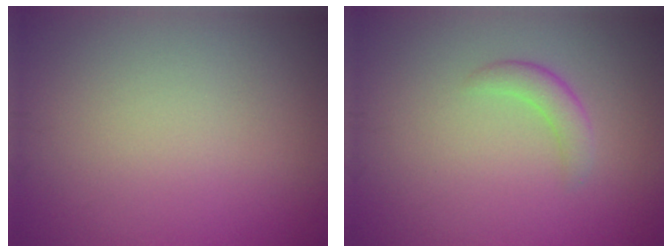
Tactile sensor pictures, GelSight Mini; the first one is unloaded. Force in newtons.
{"total": 1.8, "press": 1.8, "slide": 0.0}